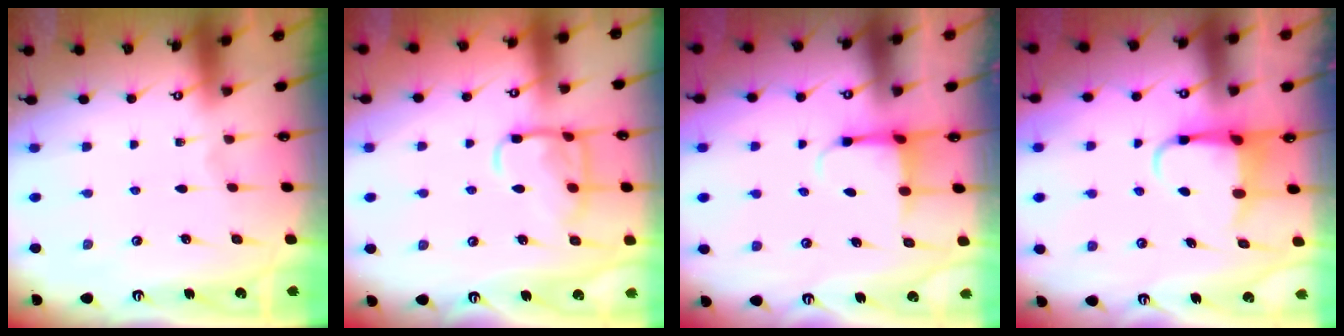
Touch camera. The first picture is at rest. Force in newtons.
{"total": 11.8, "press": 11.8, "slide": 1.0}
{"total": 3.8, "press": 3.6, "slide": 1.3}
{"total": 4.7, "press": 4.7, "slide": 0.2}